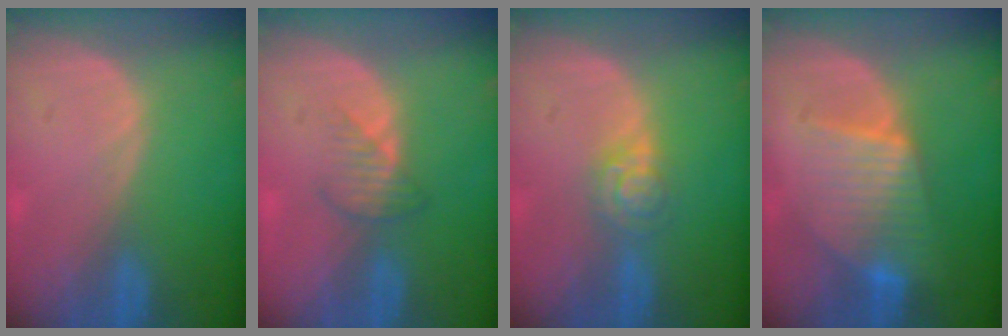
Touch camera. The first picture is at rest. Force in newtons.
{"total": 2.8, "press": 2.7, "slide": 0.8}
{"total": 4.6, "press": 3.9, "slide": 2.6}
{"total": 7.1, "press": 7.1, "slide": 0.1}